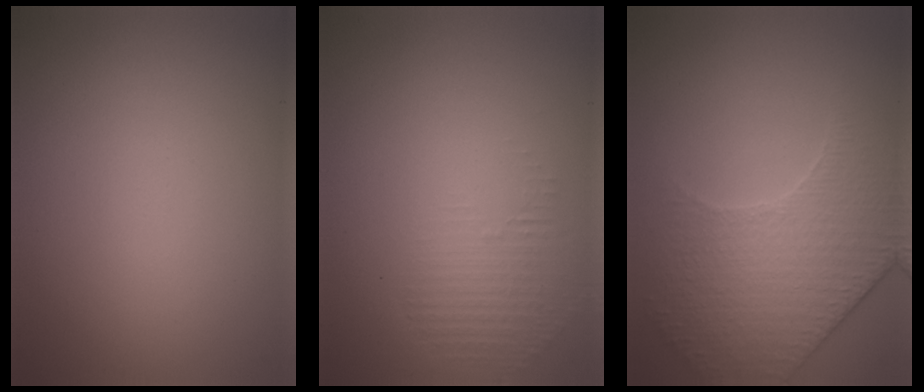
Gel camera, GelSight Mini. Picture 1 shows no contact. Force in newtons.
{"total": 1.4, "press": 0.1, "slide": 1.4}
{"total": 4.3, "press": 4.0, "slide": 1.5}